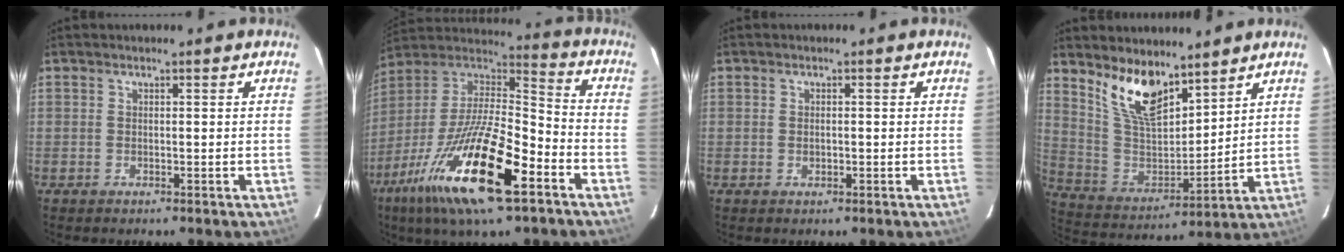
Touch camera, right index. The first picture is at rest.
{"total": 24.6, "force": [-12.3, 7.1, 20.1], "torque": [-0.382, -0.046, -0.230]}
{"total": 0.9, "force": [-0.1, 0.7, 0.6], "torque": [-0.010, 0.003, -0.002]}
{"total": 13.2, "force": [9.4, 5.3, 7.6], "torque": [-0.151, -0.003, 0.194]}